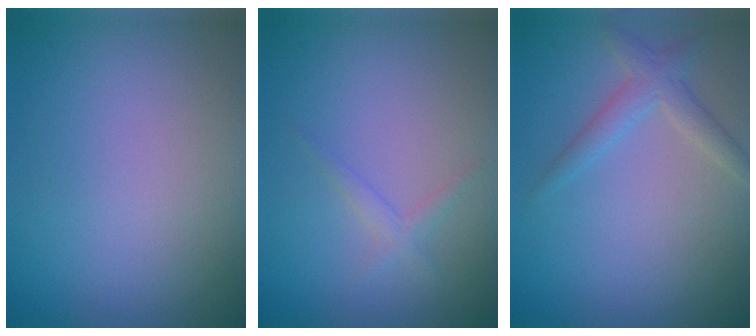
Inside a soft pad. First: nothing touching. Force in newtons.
{"total": 1.1, "press": 1.1, "slide": 0.1}
{"total": 2.2, "press": 2.1, "slide": 0.1}